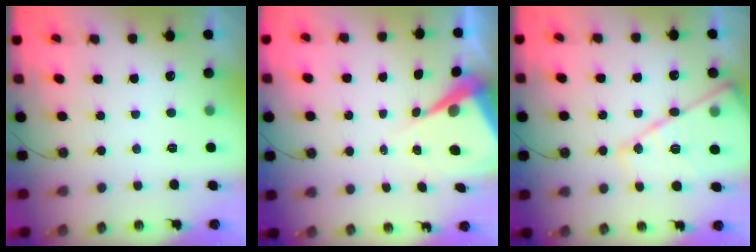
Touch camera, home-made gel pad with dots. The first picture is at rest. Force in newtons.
{"total": 9.3, "press": 9.2, "slide": 0.9}
{"total": 16.1, "press": 16.1, "slide": 0.8}